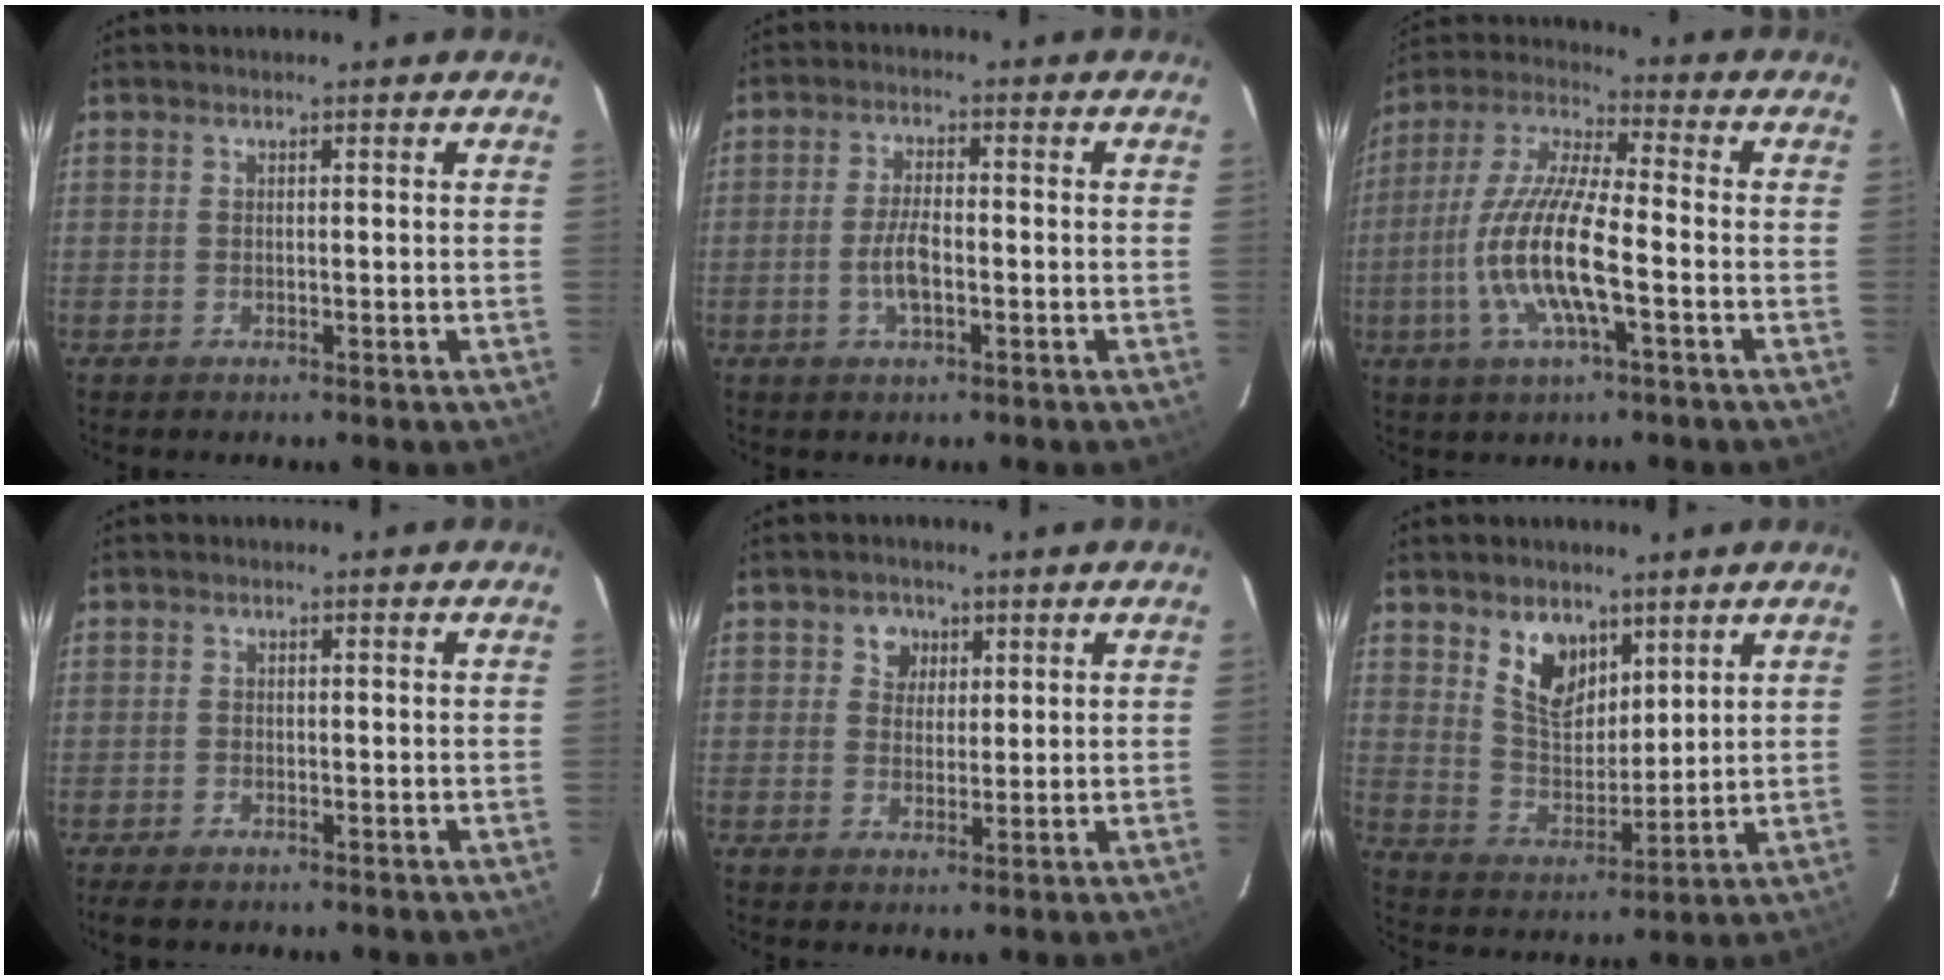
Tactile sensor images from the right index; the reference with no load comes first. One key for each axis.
{"total": 4.9, "fx": -1.5, "fy": 1.7, "fz": 4.3, "tx": -0.090, "ty": 0.000, "tz": -0.029}
{"total": 14.5, "fx": -4.0, "fy": 3.0, "fz": 13.7, "tx": -0.281, "ty": -0.006, "tz": -0.081}
{"total": 2.6, "fx": -2.0, "fy": 1.2, "fz": 1.1, "tx": -0.031, "ty": -0.007, "tz": -0.037}
{"total": 3.7, "fx": 1.4, "fy": 3.3, "fz": 0.7, "tx": 0.001, "ty": 0.008, "tz": 0.024}
{"total": 9.2, "fx": 5.5, "fy": 5.5, "fz": 4.9, "tx": -0.084, "ty": 0.005, "tz": 0.111}